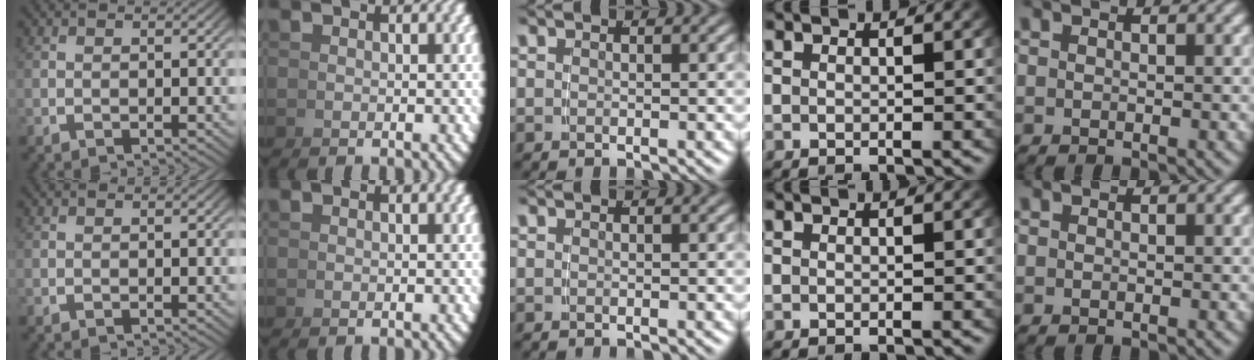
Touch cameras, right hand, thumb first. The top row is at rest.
{}